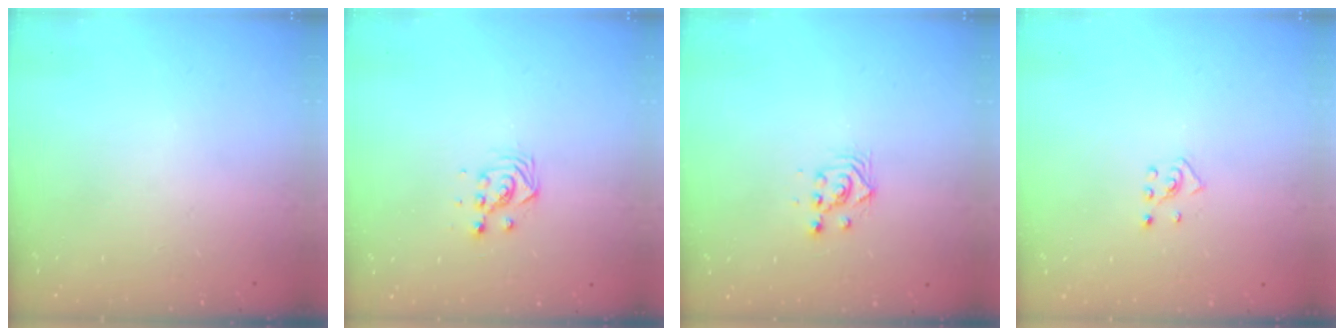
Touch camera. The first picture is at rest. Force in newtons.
{"total": 3.2, "press": 3.2, "slide": 0.5}
{"total": 3.0, "press": 3.0, "slide": 0.1}
{"total": 2.7, "press": 2.6, "slide": 0.9}